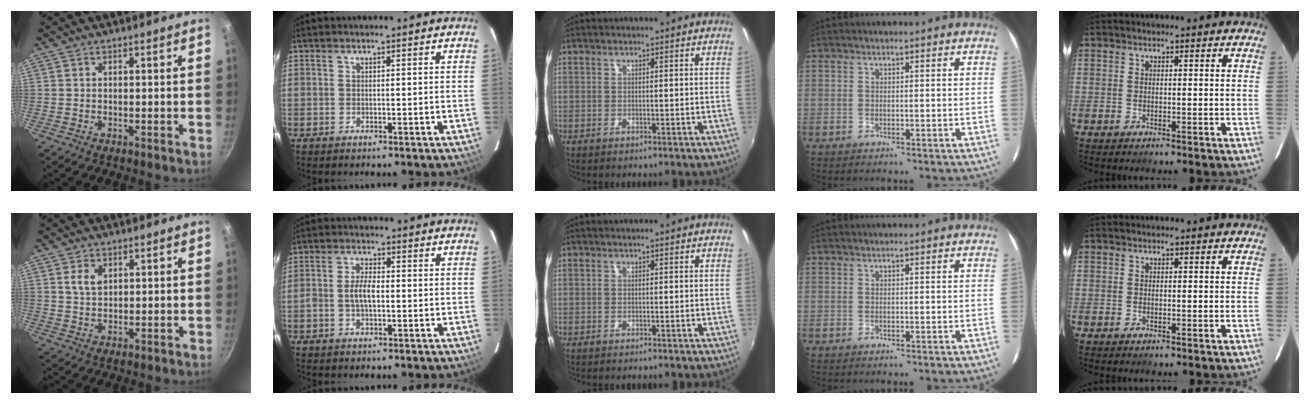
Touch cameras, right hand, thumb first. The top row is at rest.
{"thumb": {"total": 3.8, "force": [1.4, 2.5, 2.5], "torque": [-0.038, -0.004, 0.028]}, "index": {"total": 4.5, "force": [-0.7, 2.1, 3.9], "torque": [-0.080, 0.007, -0.012]}}